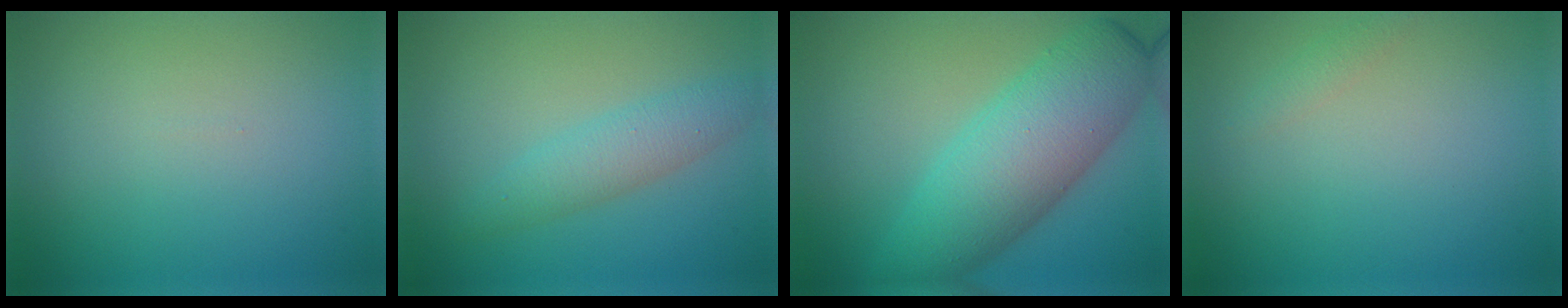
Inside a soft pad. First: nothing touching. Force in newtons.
{"total": 2.9, "press": 2.9, "slide": 0.1}
{"total": 8.4, "press": 8.4, "slide": 0.1}
{"total": 0.9, "press": 0.9, "slide": 0.0}